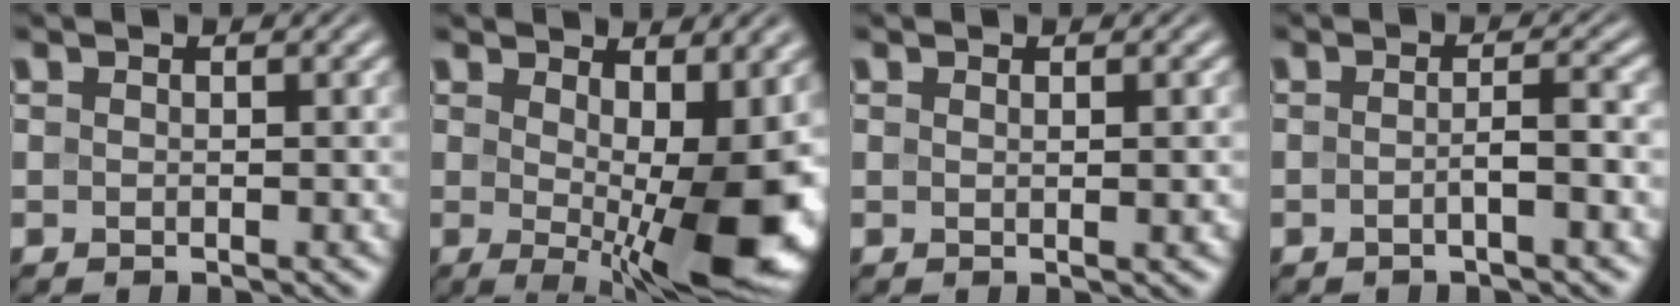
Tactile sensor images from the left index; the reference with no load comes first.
{"total": 11.5, "force": [-0.3, 4.0, 10.8], "torque": [-0.144, -0.013, 0.002]}
{"total": 1.0, "force": [0.2, 0.1, 1.0], "torque": [-0.014, 0.000, 0.002]}
{"total": 2.8, "force": [-0.7, 0.5, 2.7], "torque": [-0.041, 0.004, -0.016]}